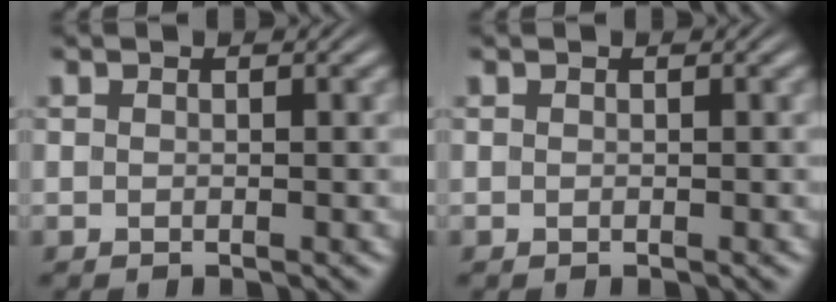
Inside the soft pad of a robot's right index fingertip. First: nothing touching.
{"total": 0.0}